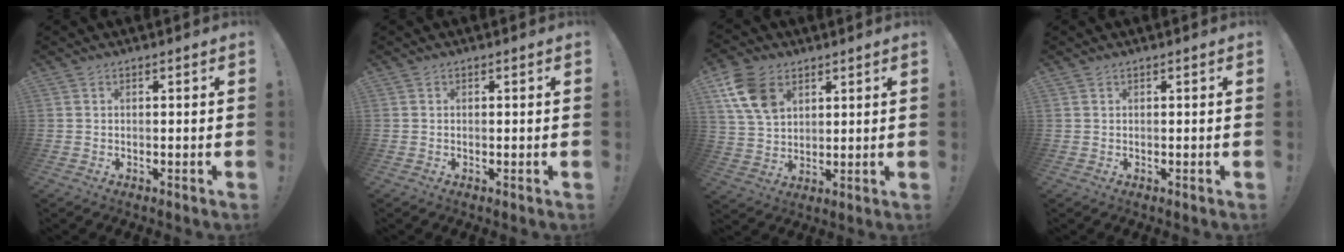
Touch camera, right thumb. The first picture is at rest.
{"total": 0.0}
{"total": 12.8, "force": [6.0, 8.8, 7.1], "torque": [-0.124, -0.015, 0.120]}
{"total": 0.0}